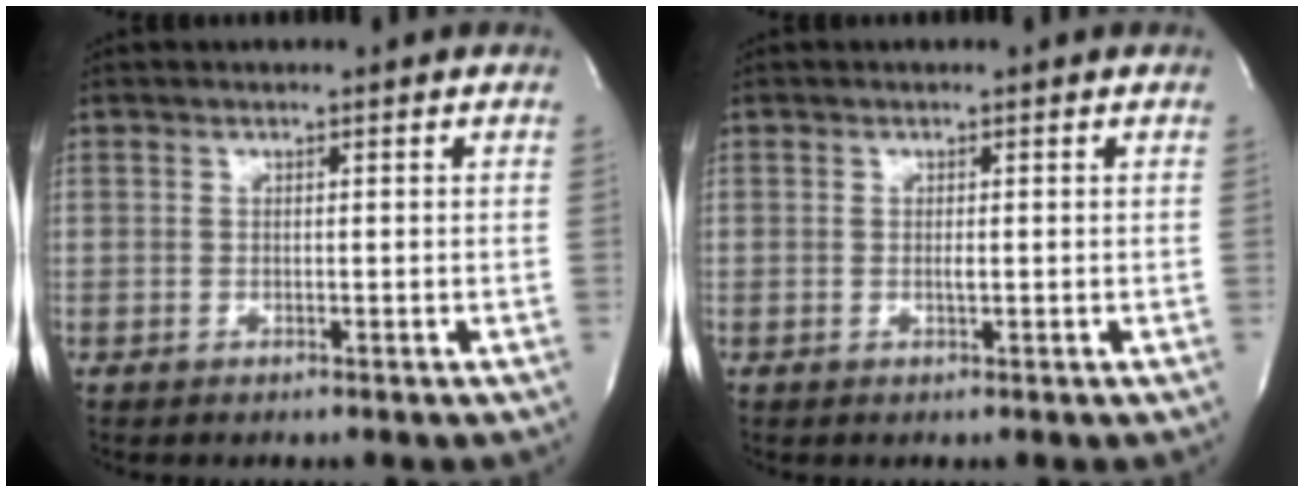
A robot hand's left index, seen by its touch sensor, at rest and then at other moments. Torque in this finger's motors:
{"motor_torque": [-0.13, 0.22, 0.06, 0.00]}